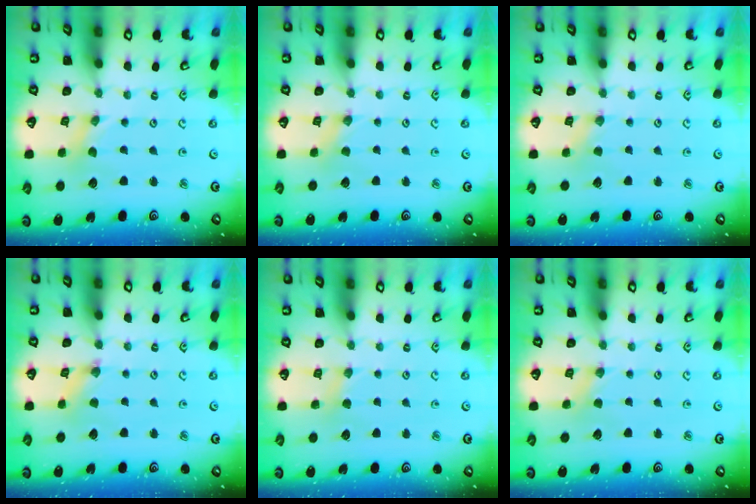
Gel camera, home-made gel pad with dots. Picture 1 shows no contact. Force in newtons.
{"total": 1.4, "press": 1.3, "slide": 0.2}
{"total": 0.0}
{"total": 1.3, "press": 1.3, "slide": 0.3}
{"total": 2.7, "press": 2.7, "slide": 0.4}
{"total": 1.8, "press": 1.8, "slide": 0.2}